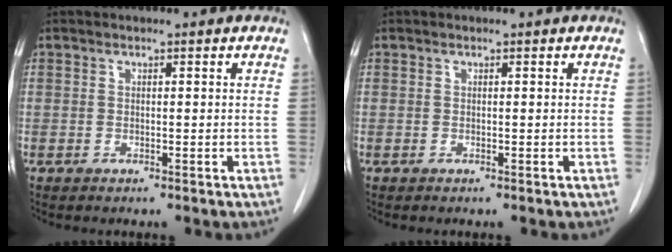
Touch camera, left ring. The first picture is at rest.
{"total": 0.0}